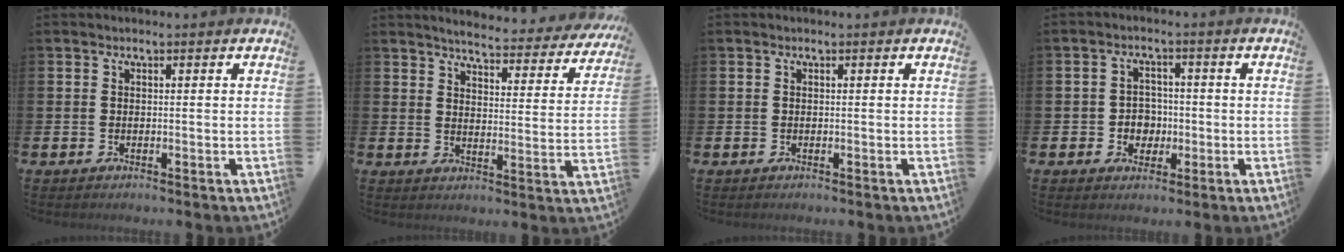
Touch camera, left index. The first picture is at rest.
{"total": 4.4, "force": [4.3, 0.3, 0.9], "torque": [-0.030, -0.036, 0.067]}
{"total": 0.0}
{"total": 3.3, "force": [-0.6, 3.1, 1.0], "torque": [-0.018, 0.000, -0.020]}